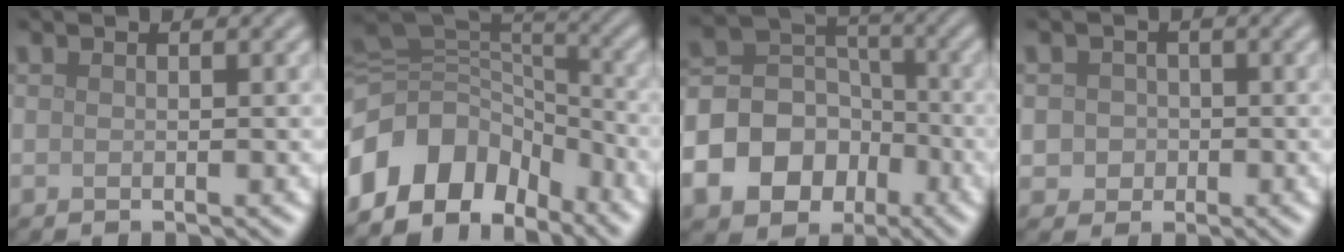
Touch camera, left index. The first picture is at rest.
{"total": 12.3, "force": [-5.9, 8.6, 6.4], "torque": [-0.144, 0.012, -0.117]}
{"total": 11.7, "force": [-5.3, 9.5, 4.2], "torque": [-0.101, -0.019, -0.111]}
{"total": 2.5, "force": [0.0, 2.3, 0.8], "torque": [0.001, 0.005, -0.005]}